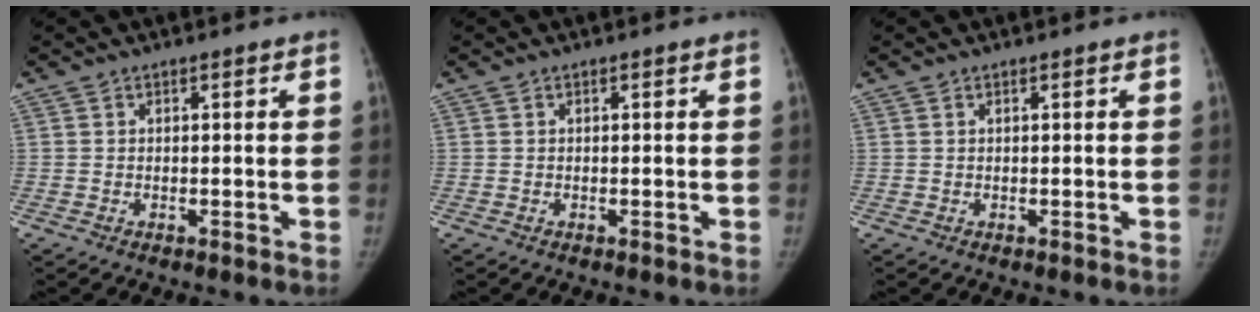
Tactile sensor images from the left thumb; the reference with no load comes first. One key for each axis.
{"total": 0.0}
{"total": 0.0}